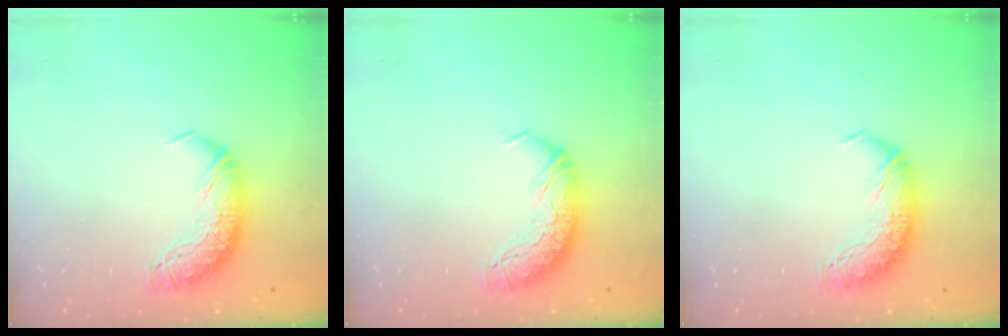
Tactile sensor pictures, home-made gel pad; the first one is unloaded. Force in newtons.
{"total": 0.0}
{"total": 0.0}